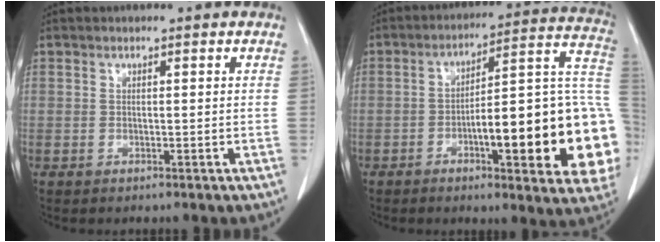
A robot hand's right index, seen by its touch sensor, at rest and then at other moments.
{"total": 23.7, "force": [-5.4, 4.6, 22.6], "torque": [-0.214, 0.029, -0.060]}